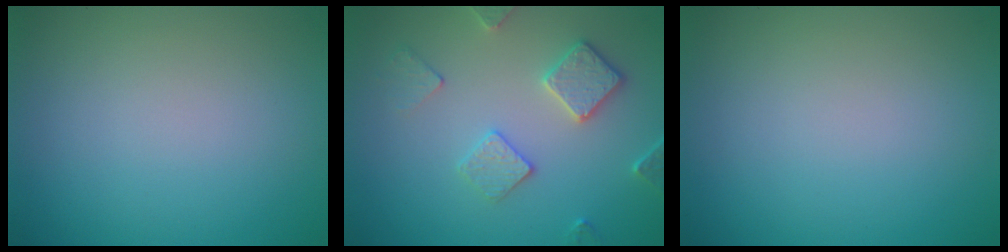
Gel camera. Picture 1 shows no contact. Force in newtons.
{"total": 3.3, "press": 3.1, "slide": 0.9}
{"total": 0.0}